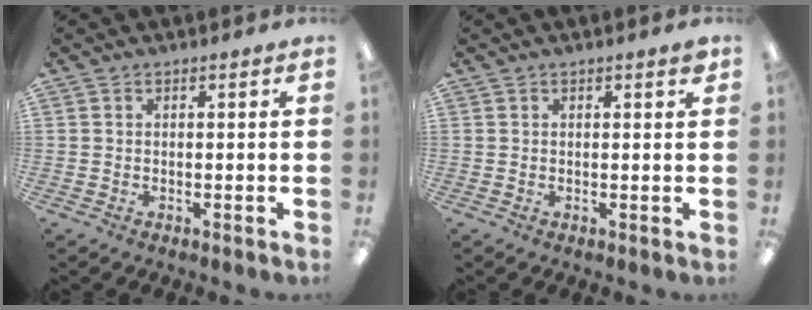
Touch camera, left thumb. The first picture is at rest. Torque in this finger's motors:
{"motor_torque": [0.02, -0.04, -0.39, 0.20, 0.04]}